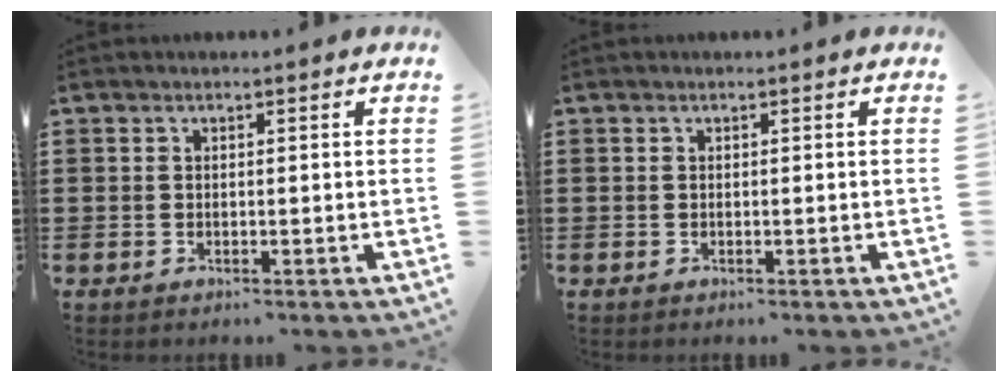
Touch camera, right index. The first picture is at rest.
{"total": 0.0}